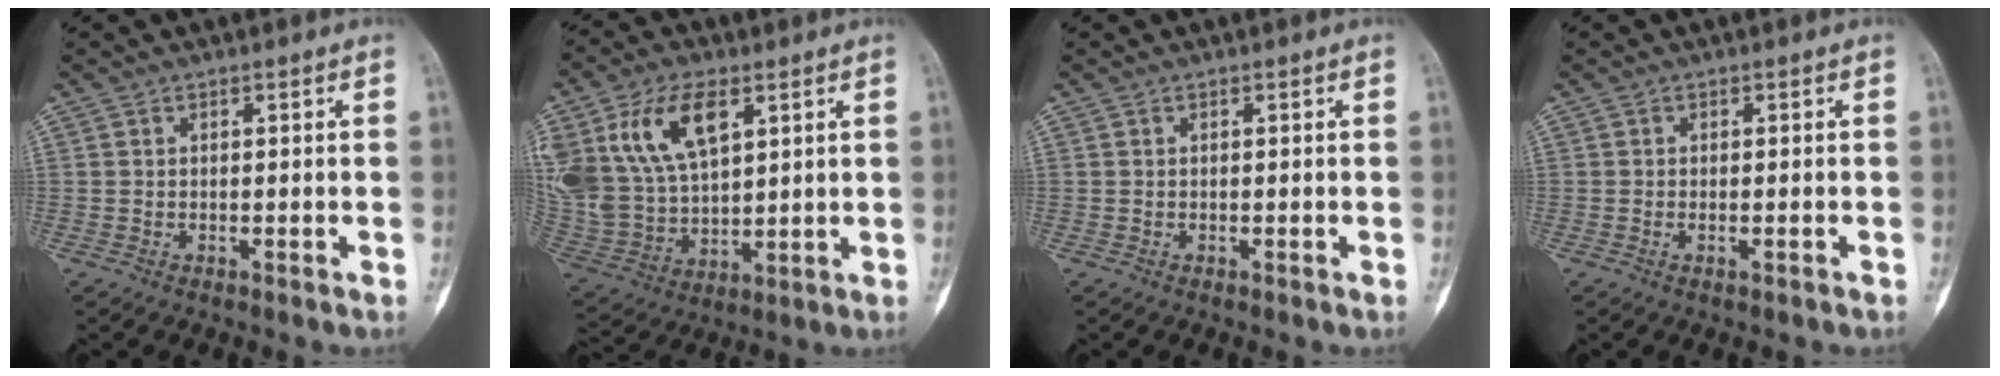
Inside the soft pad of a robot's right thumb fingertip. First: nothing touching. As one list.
[{"total": 19.1, "force": [8.1, 10.8, 13.5], "torque": [-0.268, -0.018, 0.164]}, {"total": 0.0}, {"total": 0.8, "force": [-0.3, 0.2, 0.7], "torque": [-0.015, 0.003, -0.004]}]